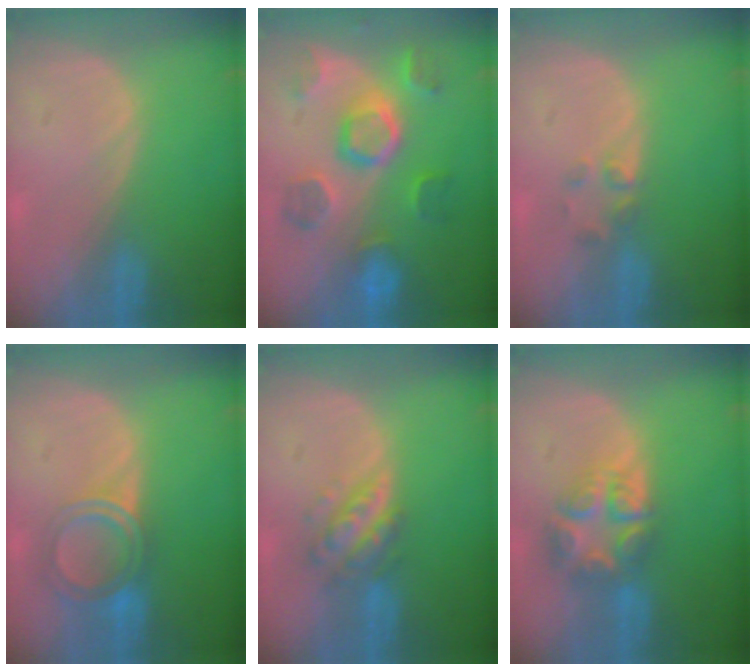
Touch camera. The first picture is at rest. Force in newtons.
{"total": 9.4, "press": 9.0, "slide": 2.7}
{"total": 2.0, "press": 1.9, "slide": 0.8}
{"total": 6.1, "press": 5.3, "slide": 3.0}
{"total": 5.6, "press": 5.2, "slide": 2.1}
{"total": 8.0, "press": 6.9, "slide": 4.2}